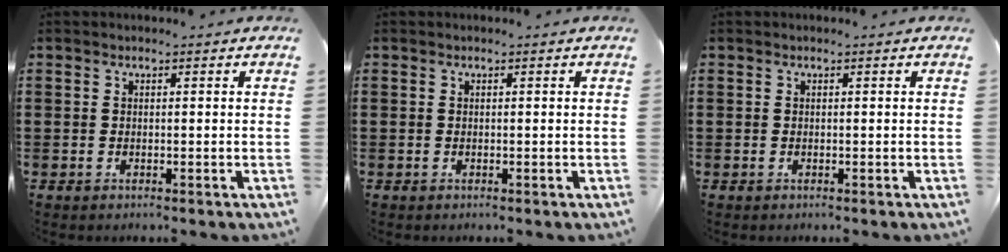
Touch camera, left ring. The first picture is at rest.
{"total": 0.0}
{"total": 0.0}